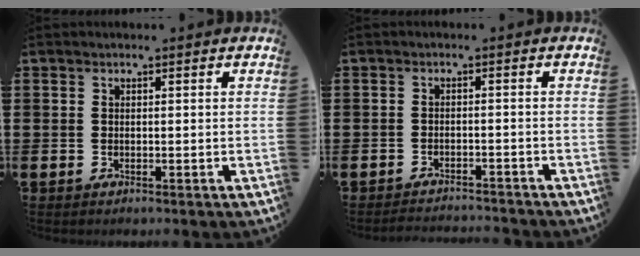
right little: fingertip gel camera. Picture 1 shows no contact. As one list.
[{"total": 1.9, "force": [-1.9, -0.1, -0.1], "torque": [-0.003, 0.004, -0.040]}]